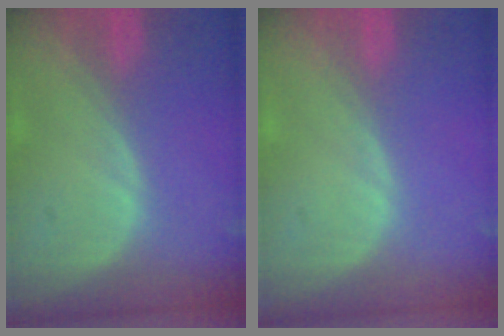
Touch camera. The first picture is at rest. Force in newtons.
{"total": 0.0}